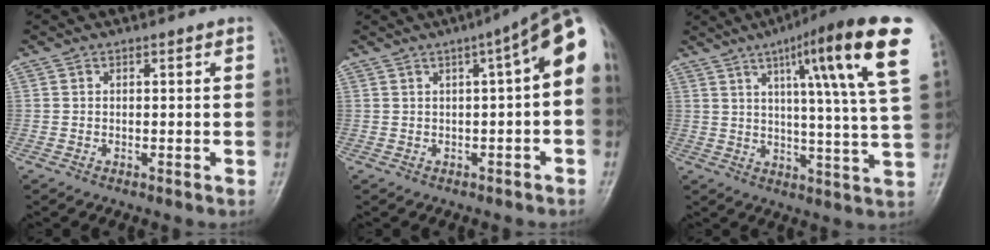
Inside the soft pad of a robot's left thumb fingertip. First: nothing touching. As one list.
[{"total": 9.9, "force": [1.5, 2.6, 9.4], "torque": [-0.115, 0.036, 0.009]}, {"total": 19.6, "force": [9.0, 1.9, 17.3], "torque": [-0.236, -0.024, 0.120]}]